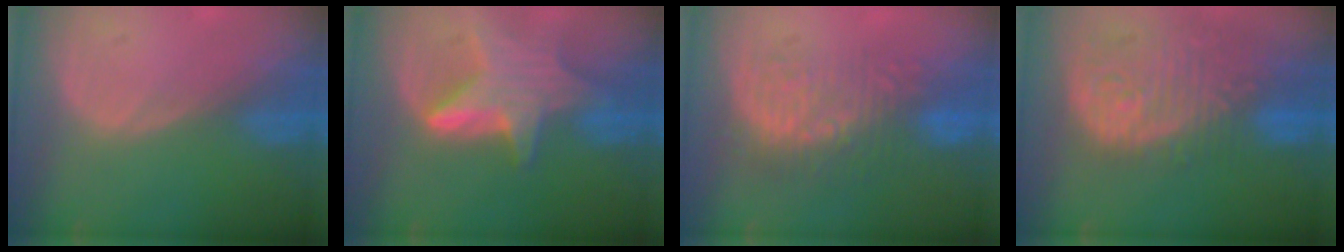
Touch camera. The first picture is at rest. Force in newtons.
{"total": 7.7, "press": 7.7, "slide": 0.4}
{"total": 9.0, "press": 8.6, "slide": 2.5}
{"total": 13.5, "press": 11.4, "slide": 7.3}